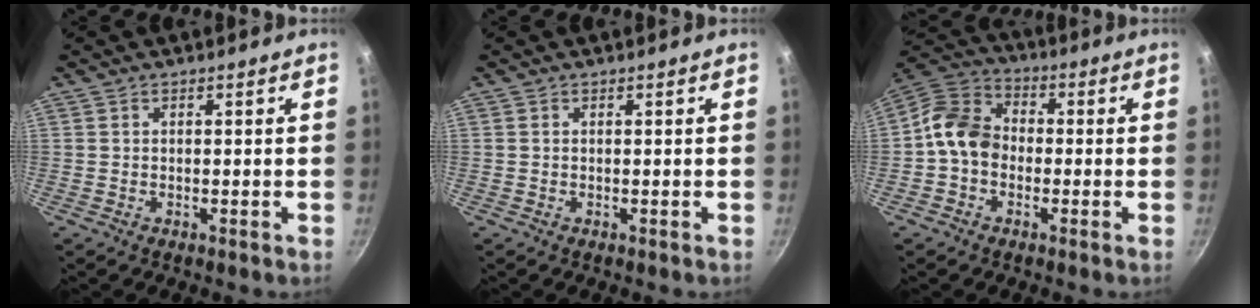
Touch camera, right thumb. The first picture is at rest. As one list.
[{"total": 0.0}, {"total": 11.1, "force": [-1.2, 8.8, 6.6], "torque": [-0.086, 0.030, -0.046]}]